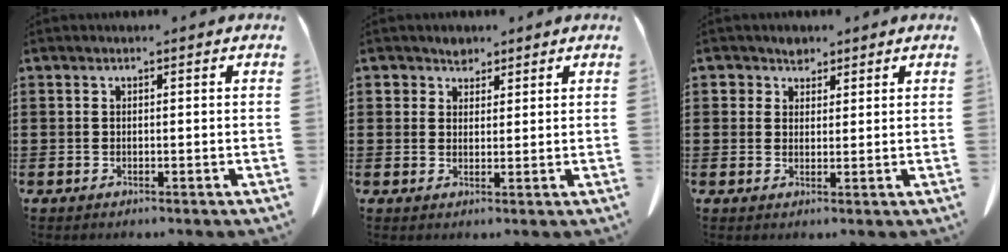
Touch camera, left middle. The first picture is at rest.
{"total": 2.7, "force": [2.1, 1.6, 0.4], "torque": [-0.008, 0.006, 0.038]}
{"total": 2.7, "force": [2.0, 1.8, 0.4], "torque": [-0.010, 0.008, 0.035]}